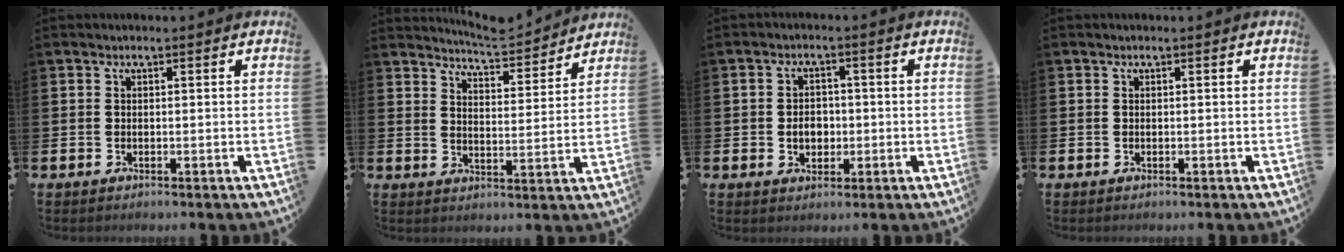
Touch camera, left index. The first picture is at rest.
{"total": 6.1, "force": [6.1, 0.4, 0.6], "torque": [-0.022, -0.041, 0.108]}
{"total": 3.2, "force": [-0.4, 2.5, 1.9], "torque": [-0.022, -0.001, -0.015]}
{"total": 0.0}